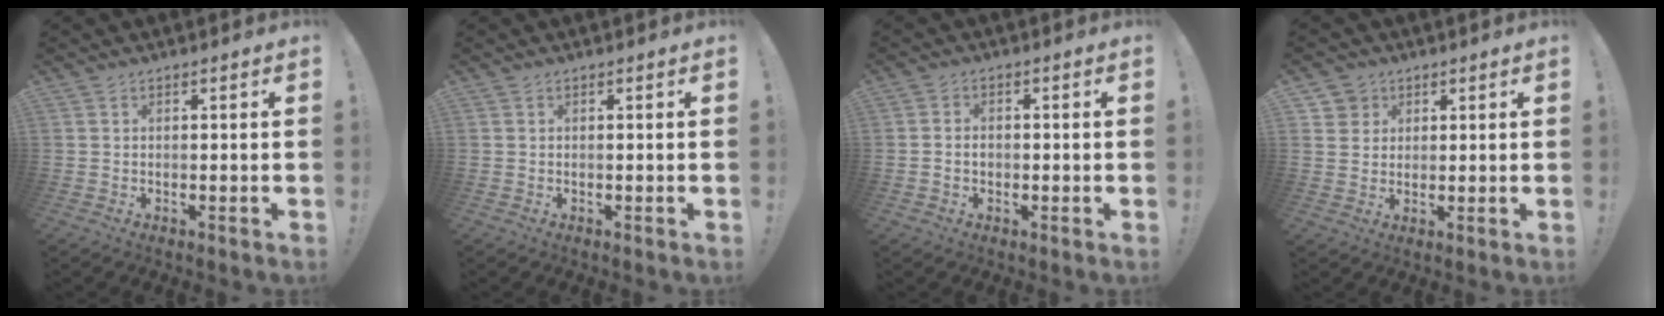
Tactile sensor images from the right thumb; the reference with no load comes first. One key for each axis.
{"total": 0.0}
{"total": 2.4, "fx": -0.8, "fy": 1.8, "fz": 1.4, "tx": -0.016, "ty": 0.003, "tz": -0.016}
{"total": 4.5, "fx": 2.1, "fy": 4.0, "fz": 0.3, "tx": -0.004, "ty": -0.009, "tz": 0.040}